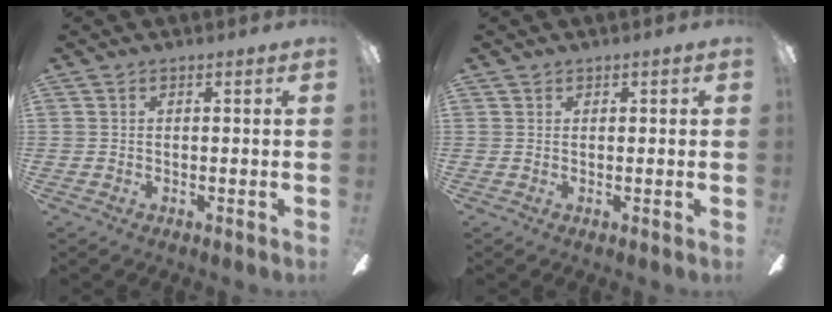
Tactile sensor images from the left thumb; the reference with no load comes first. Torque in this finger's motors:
{"motor_torque": [-0.01, 0.19, -0.43, 0.06, 0.00]}